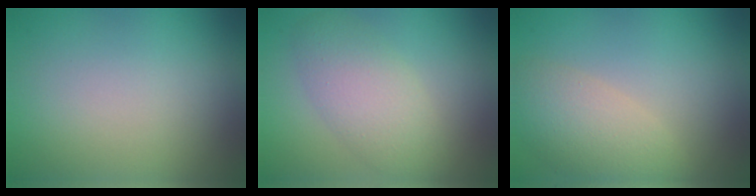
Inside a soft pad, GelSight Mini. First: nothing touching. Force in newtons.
{"total": 4.6, "press": 4.6, "slide": 0.3}
{"total": 4.7, "press": 4.7, "slide": 0.5}